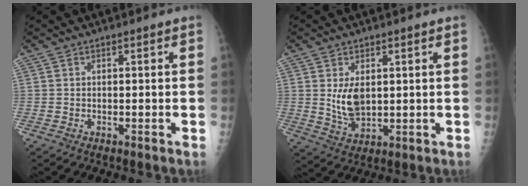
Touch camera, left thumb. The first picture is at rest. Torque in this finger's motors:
{"motor_torque": [1.07, 1.12, 1.11, -0.17, 0.08]}